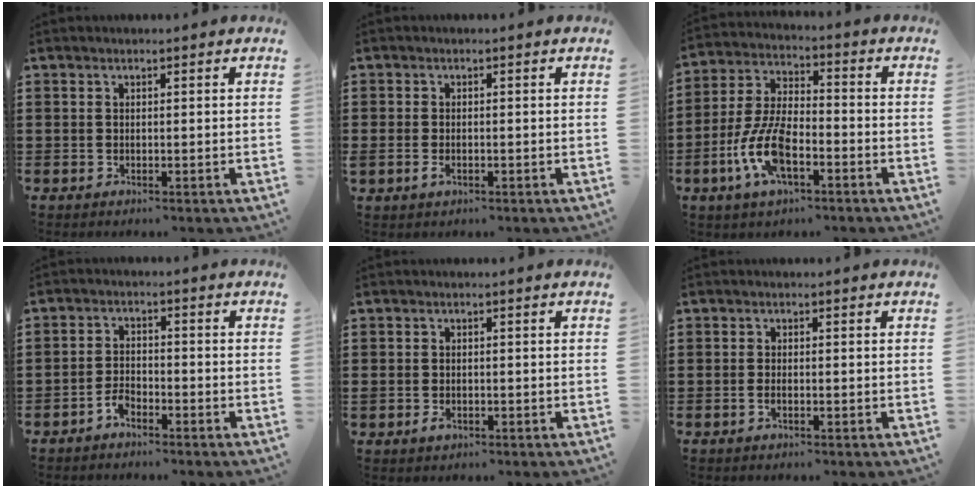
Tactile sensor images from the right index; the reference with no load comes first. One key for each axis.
{"total": 1.6, "fx": -0.6, "fy": 0.7, "fz": 1.2, "tx": -0.032, "ty": -0.007, "tz": -0.013}
{"total": 9.6, "fx": -3.7, "fy": 4.2, "fz": 7.8, "tx": -0.182, "ty": -0.007, "tz": -0.072}
{"total": 2.6, "fx": -2.1, "fy": 1.1, "fz": 0.9, "tx": -0.021, "ty": 0.005, "tz": -0.043}
{"total": 1.4, "fx": -0.7, "fy": 0.9, "fz": 0.8, "tx": -0.020, "ty": -0.004, "tz": -0.013}
{"total": 0.9, "fx": -0.4, "fy": 0.2, "fz": 0.7, "tx": -0.016, "ty": -0.005, "tz": -0.006}